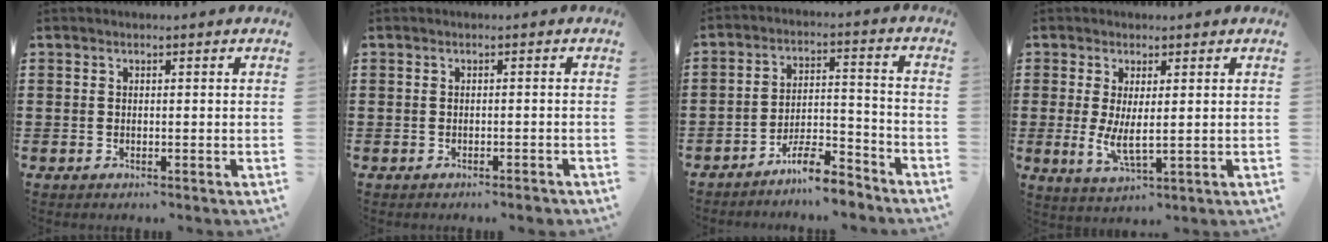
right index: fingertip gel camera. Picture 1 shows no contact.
{"total": 1.1, "force": [-1.0, -0.1, 0.5], "torque": [-0.011, -0.004, -0.018]}
{"total": 7.3, "force": [-6.4, 1.3, 3.2], "torque": [-0.055, 0.016, -0.120]}
{"total": 5.1, "force": [0.5, 1.7, 4.8], "torque": [-0.089, -0.006, 0.008]}